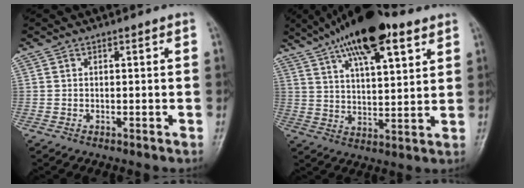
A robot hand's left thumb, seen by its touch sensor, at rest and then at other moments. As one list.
[{"total": 18.1, "force": [10.8, 6.2, 13.2], "torque": [-0.208, -0.019, 0.182]}]